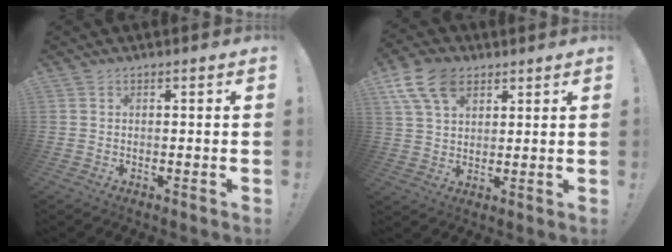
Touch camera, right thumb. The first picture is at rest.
{"total": 12.2, "force": [6.3, 7.8, 7.1], "torque": [-0.137, -0.011, 0.121]}